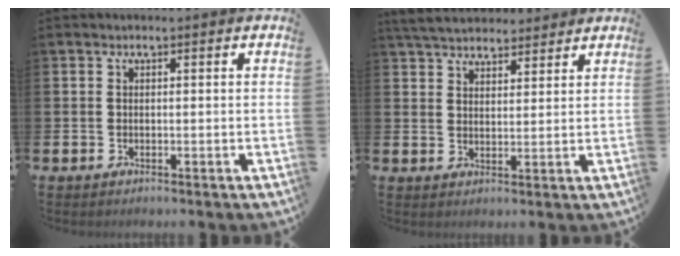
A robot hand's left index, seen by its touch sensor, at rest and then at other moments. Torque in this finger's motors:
{"motor_torque": [1.07, -1.07, 0.19, 0.17]}